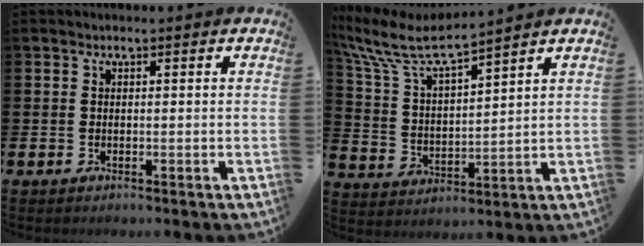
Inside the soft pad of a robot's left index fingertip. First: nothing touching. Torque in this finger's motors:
{"motor_torque": [1.14, -1.00, 0.18, 0.06]}